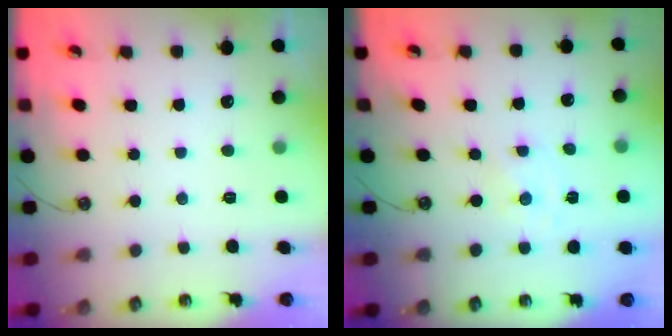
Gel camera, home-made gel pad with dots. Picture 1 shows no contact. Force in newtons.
{"total": 0.0}